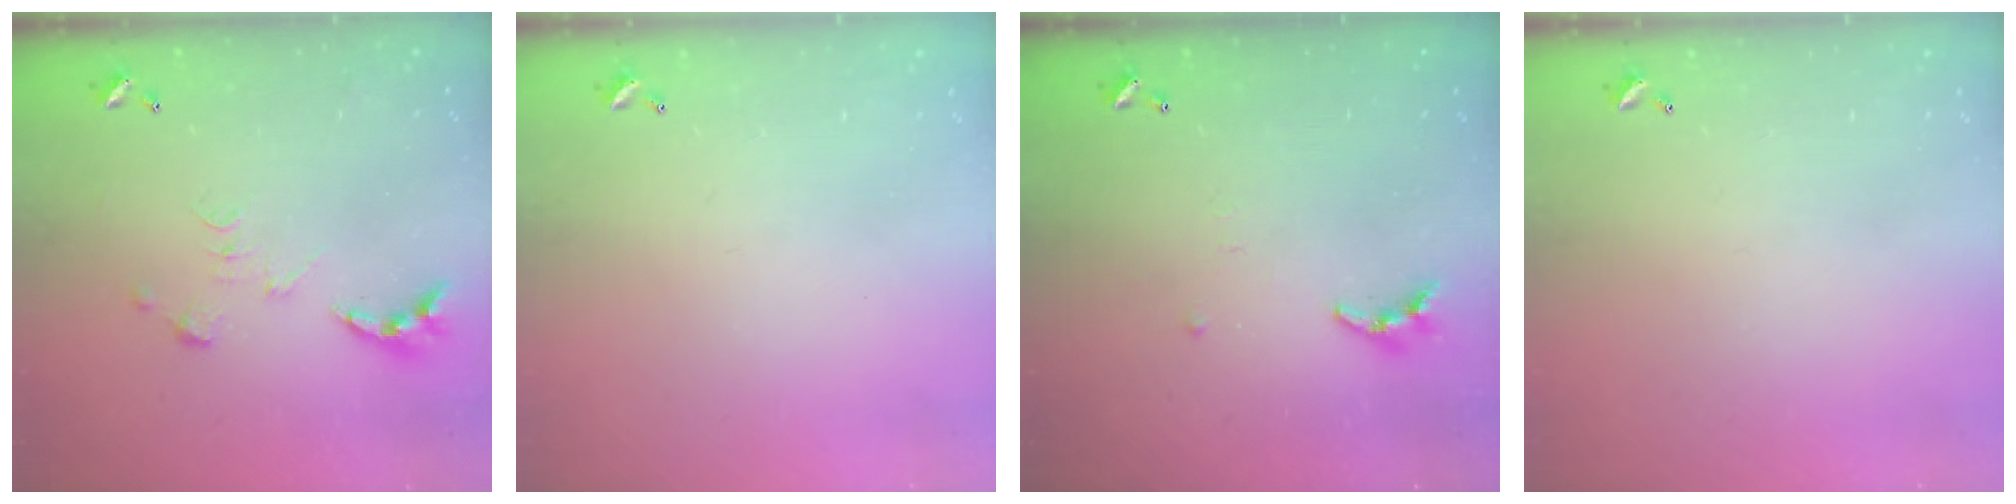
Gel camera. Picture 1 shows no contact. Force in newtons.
{"total": 0.0}
{"total": 6.8, "press": 6.7, "slide": 0.5}
{"total": 0.0}